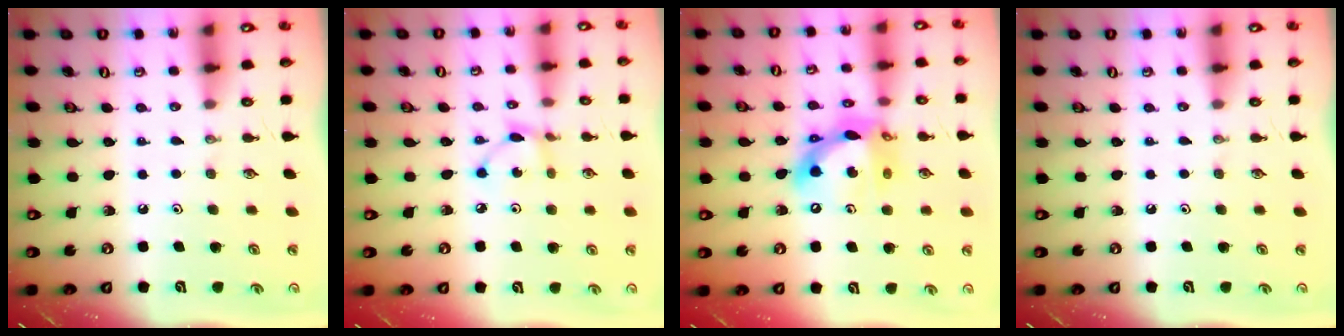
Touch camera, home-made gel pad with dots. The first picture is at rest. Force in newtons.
{"total": 3.2, "press": 3.2, "slide": 0.2}
{"total": 13.0, "press": 12.9, "slide": 1.4}
{"total": 0.0}